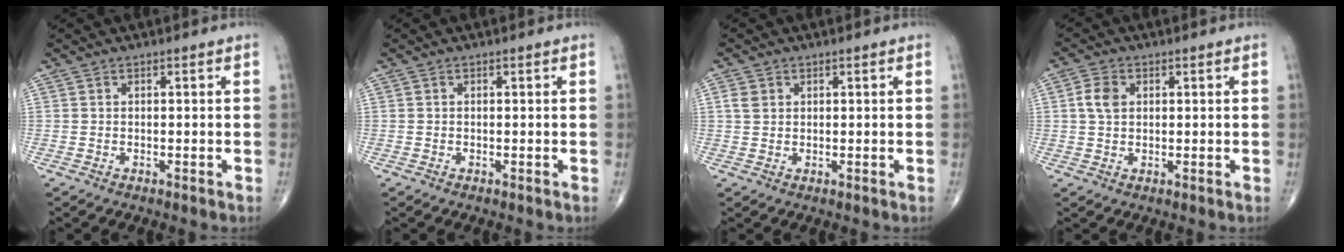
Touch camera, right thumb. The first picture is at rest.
{"total": 0.0}
{"total": 2.3, "force": [0.8, 1.8, 1.1], "torque": [-0.020, 0.002, 0.017]}
{"total": 4.0, "force": [0.9, 2.8, 2.7], "torque": [-0.052, 0.003, 0.014]}